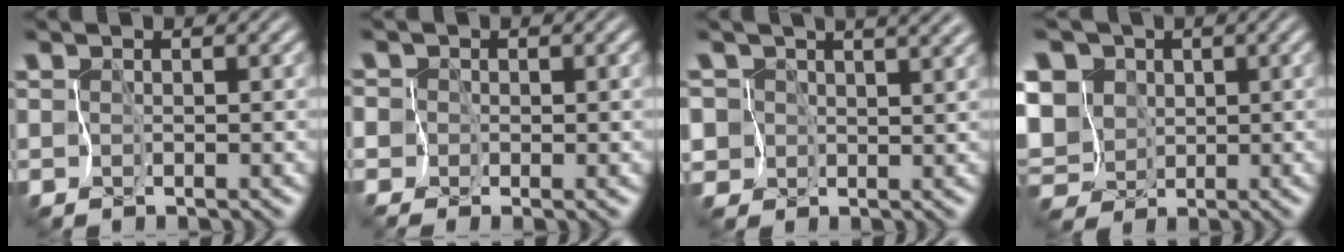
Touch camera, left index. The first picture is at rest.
{"total": 3.3, "force": [0.8, 3.0, 0.9], "torque": [-0.022, 0.029, -0.011]}
{"total": 7.4, "force": [3.7, 4.9, 4.2], "torque": [-0.088, 0.021, 0.033]}
{"total": 8.9, "force": [-0.4, 7.3, 5.1], "torque": [-0.088, 0.024, -0.041]}